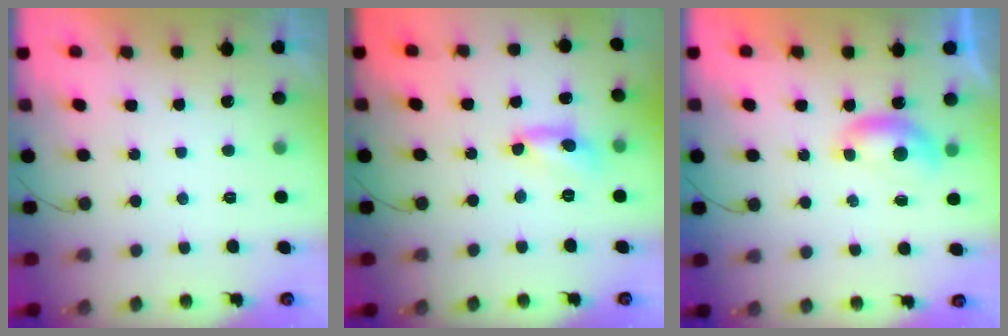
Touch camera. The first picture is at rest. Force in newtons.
{"total": 6.8, "press": 6.8, "slide": 0.4}
{"total": 5.3, "press": 5.2, "slide": 0.7}